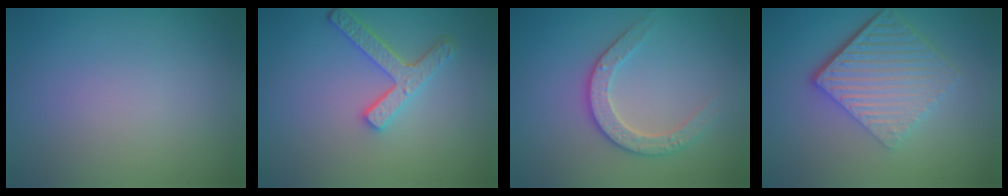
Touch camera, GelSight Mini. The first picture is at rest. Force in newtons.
{"total": 3.6, "press": 3.1, "slide": 1.8}
{"total": 2.9, "press": 2.7, "slide": 1.1}
{"total": 7.0, "press": 4.5, "slide": 5.3}